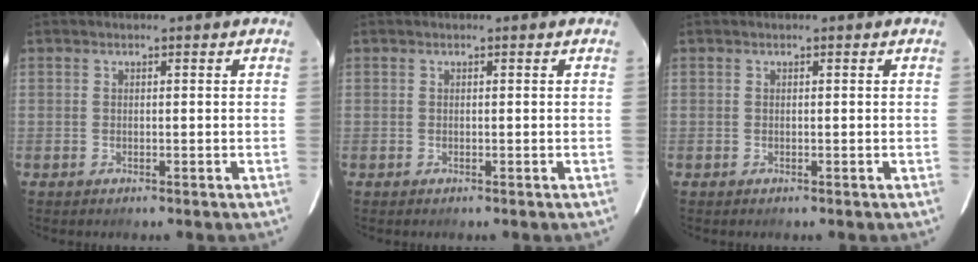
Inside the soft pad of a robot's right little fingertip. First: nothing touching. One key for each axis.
{"total": 0.0}
{"total": 0.0}